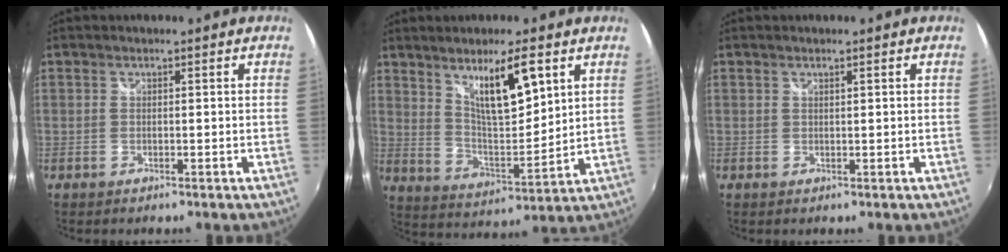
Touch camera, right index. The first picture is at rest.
{"total": 11.8, "force": [6.2, 2.9, 9.6], "torque": [-0.157, -0.005, 0.123]}
{"total": 0.6, "force": [0.5, -0.1, 0.3], "torque": [-0.003, 0.005, 0.011]}